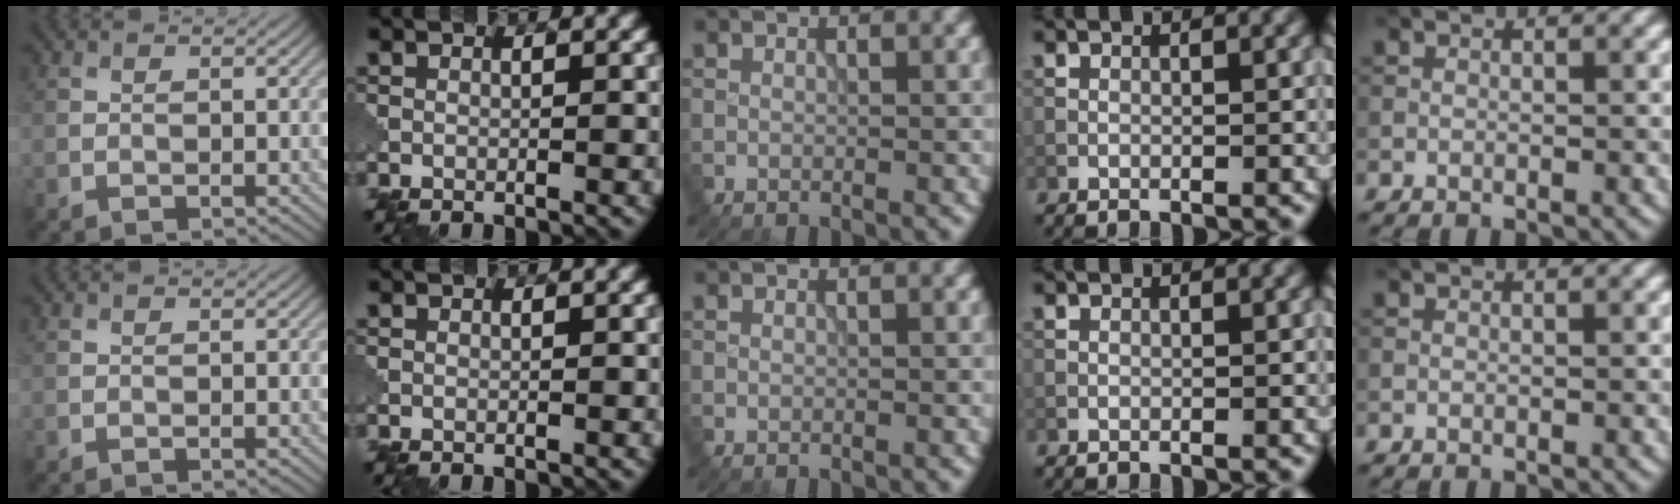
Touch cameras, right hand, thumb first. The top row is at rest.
{}